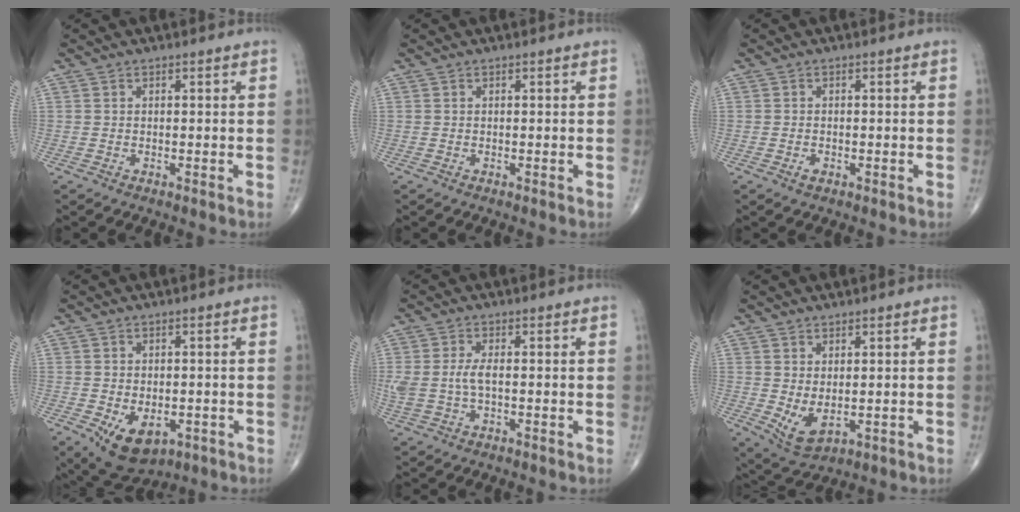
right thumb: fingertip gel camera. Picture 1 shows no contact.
{"total": 0.0}
{"total": 1.2, "force": [-0.5, 0.7, 0.8], "torque": [-0.014, 0.003, -0.008]}
{"total": 9.0, "force": [-3.2, 5.7, 6.2], "torque": [-0.082, 0.002, -0.035]}
{"total": 4.5, "force": [-0.1, 2.0, 4.0], "torque": [-0.109, 0.007, 0.000]}
{"total": 5.5, "force": [-0.1, 3.0, 4.7], "torque": [-0.082, -0.010, 0.016]}